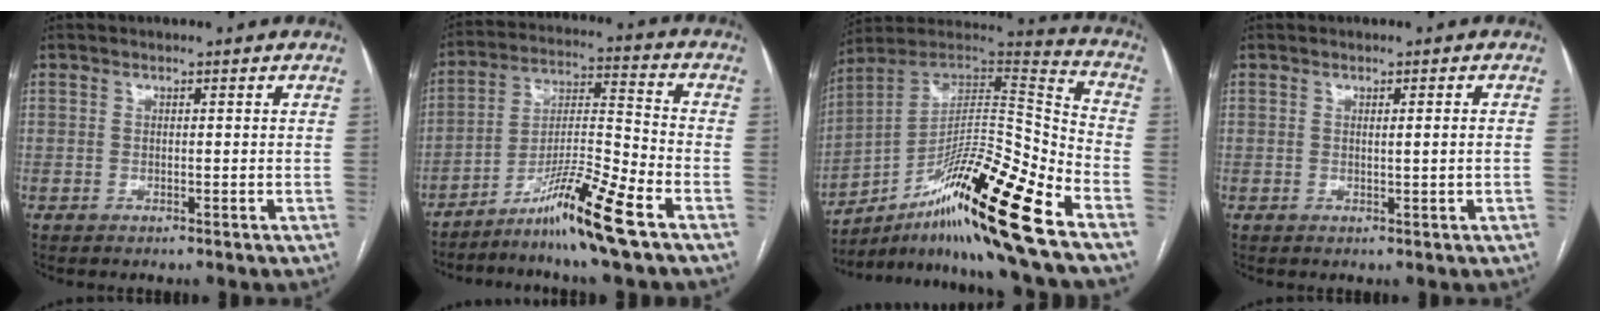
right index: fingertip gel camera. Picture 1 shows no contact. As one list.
[{"total": 12.2, "force": [-8.1, -1.0, 9.0], "torque": [-0.170, -0.015, -0.147]}, {"total": 22.9, "force": [-14.0, 0.2, 18.1], "torque": [-0.284, 0.005, -0.241]}, {"total": 1.5, "force": [0.1, -0.2, 1.5], "torque": [-0.025, 0.000, 0.002]}]